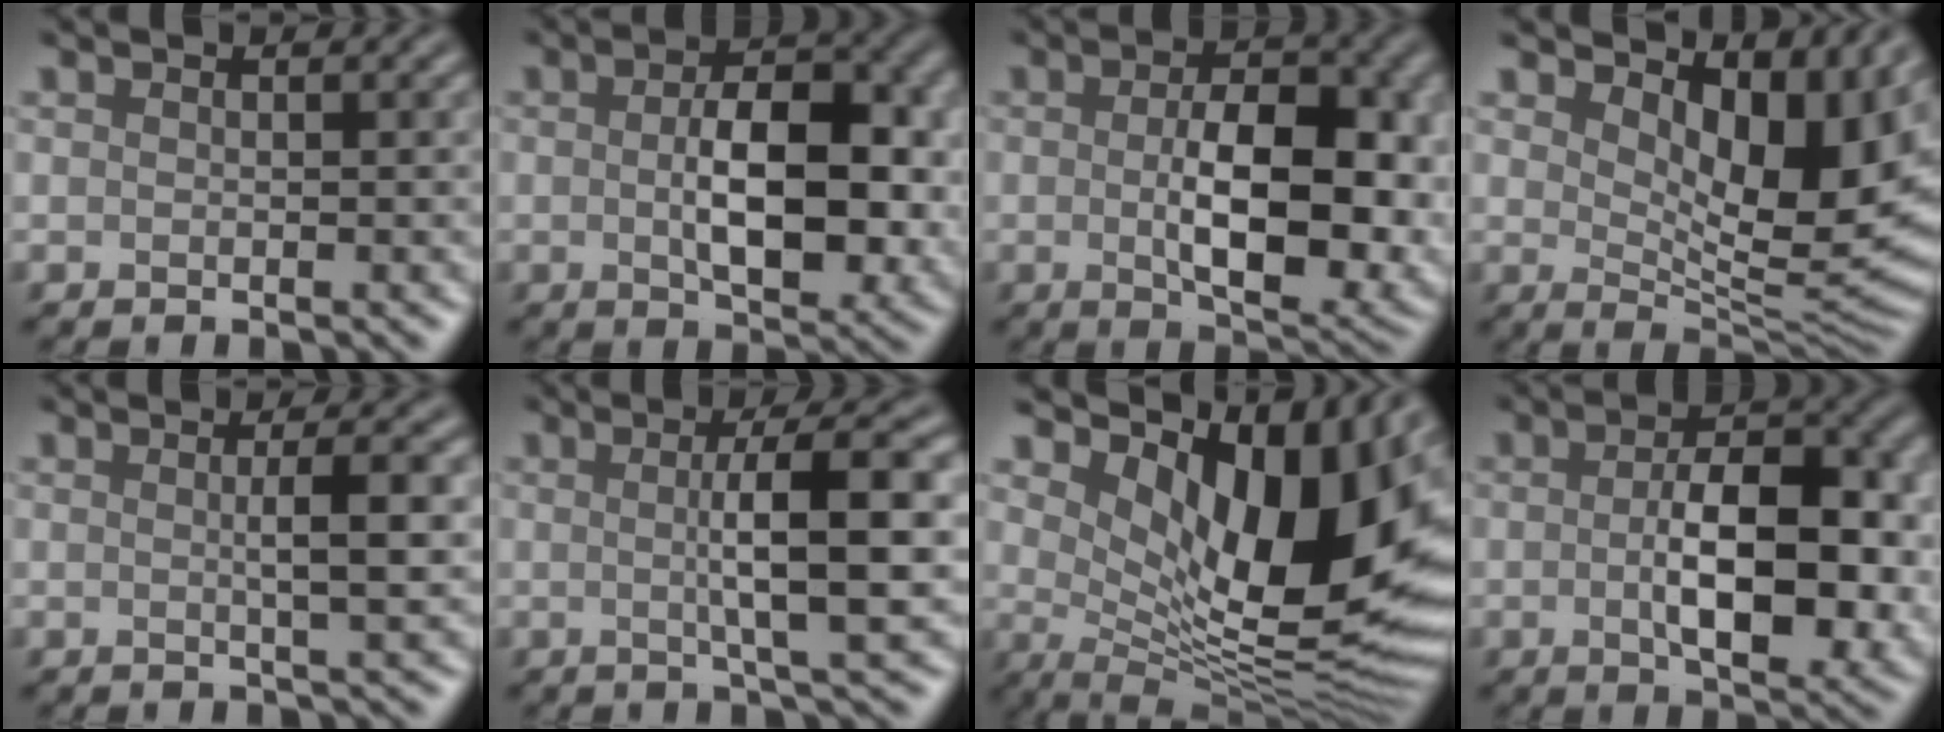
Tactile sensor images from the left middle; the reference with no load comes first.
{"total": 8.5, "force": [-0.1, 4.4, 7.3], "torque": [-0.119, -0.003, -0.001]}
{"total": 10.1, "force": [-0.6, 4.9, 8.8], "torque": [-0.135, -0.011, -0.001]}
{"total": 9.1, "force": [3.5, 4.3, 7.3], "torque": [-0.114, -0.014, 0.055]}
{"total": 3.3, "force": [0.2, 0.7, 3.2], "torque": [-0.046, 0.002, -0.001]}
{"total": 6.9, "force": [0.3, 1.3, 6.8], "torque": [-0.099, 0.009, 0.002]}
{"total": 13.7, "force": [4.0, 6.0, 11.6], "torque": [-0.159, -0.010, 0.073]}
{"total": 9.1, "force": [-0.7, 4.3, 7.9], "torque": [-0.126, -0.007, -0.008]}